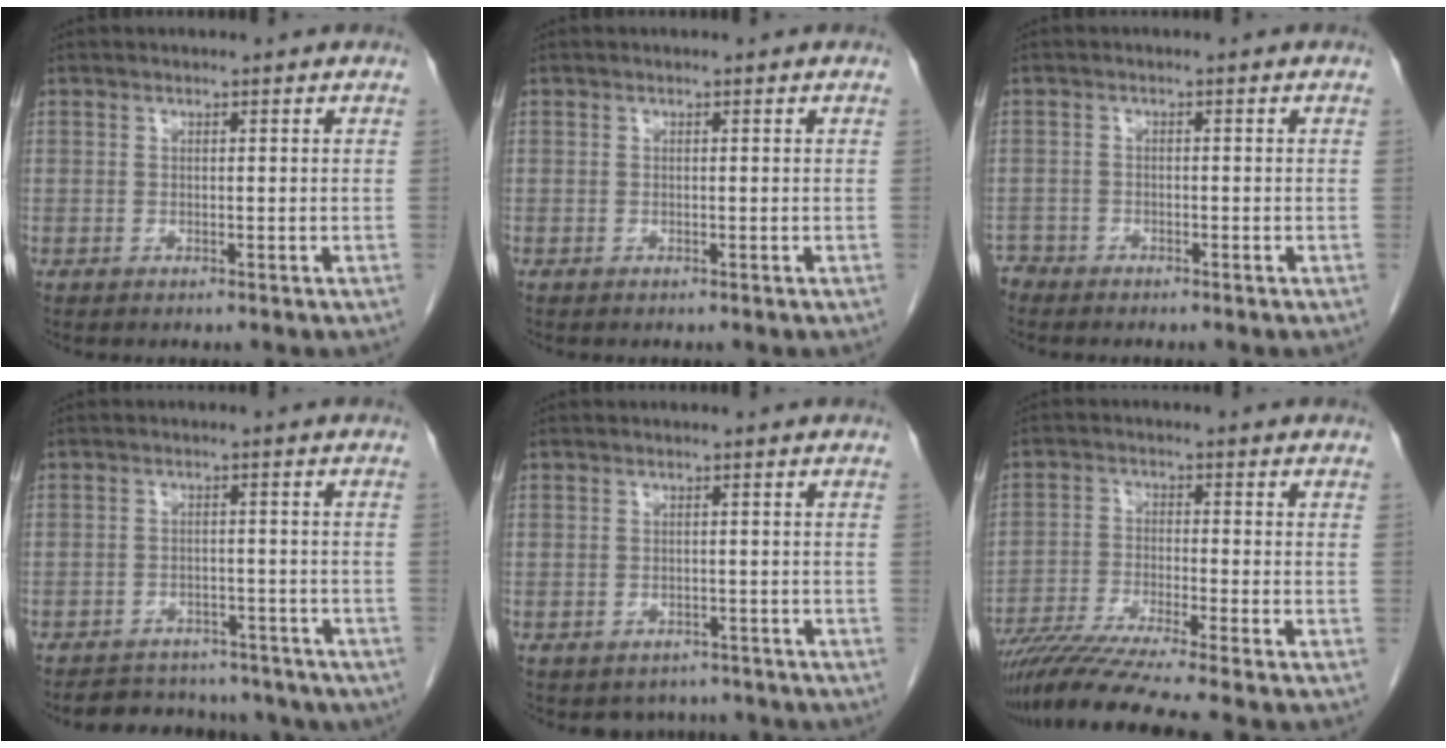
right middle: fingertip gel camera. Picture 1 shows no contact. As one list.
[{"total": 0.0}, {"total": 2.3, "force": [-2.1, 0.8, -0.2], "torque": [0.003, -0.002, -0.041]}, {"total": 12.7, "force": [-10.4, 6.2, 3.7], "torque": [-0.058, 0.014, -0.115]}, {"total": 3.6, "force": [-3.0, 1.8, 0.1], "torque": [0.002, 0.009, -0.040]}, {"total": 10.9, "force": [-9.1, -1.8, 5.8], "torque": [-0.093, -0.028, -0.152]}]